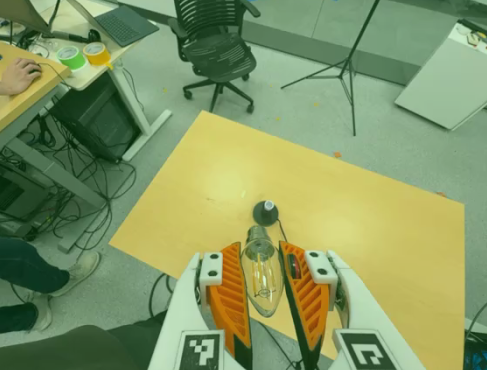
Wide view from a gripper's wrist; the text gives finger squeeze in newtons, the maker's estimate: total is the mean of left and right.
{"total": 12.3, "left": 11.8, "right": 12.7}